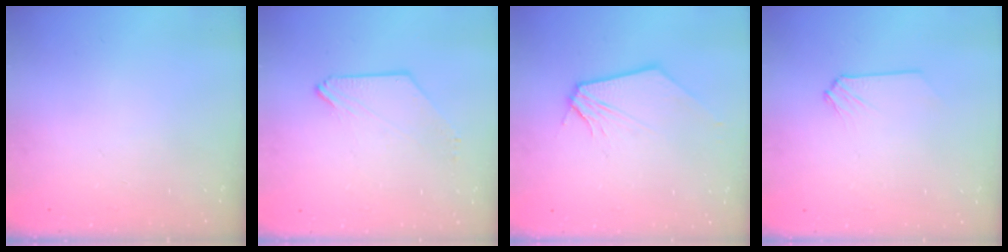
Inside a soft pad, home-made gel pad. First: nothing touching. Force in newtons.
{"total": 1.1, "press": 1.0, "slide": 0.4}
{"total": 1.2, "press": 1.2, "slide": 0.3}
{"total": 0.0}